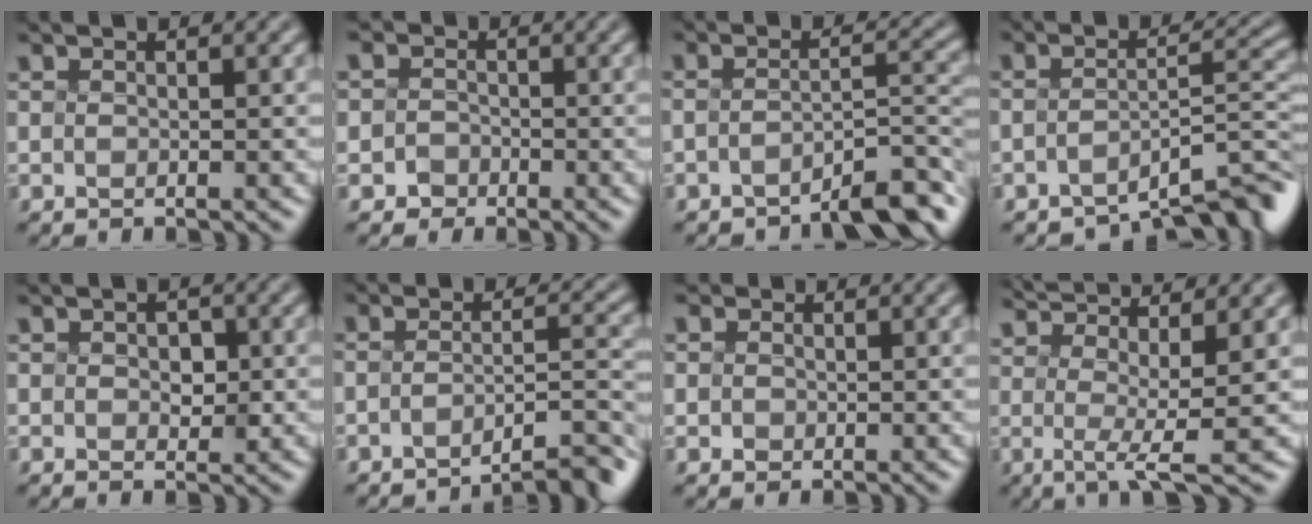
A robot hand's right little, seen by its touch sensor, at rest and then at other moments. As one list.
[{"total": 2.8, "force": [-1.9, 0.4, -2.0], "torque": [0.043, -0.005, -0.009]}, {"total": 4.2, "force": [-4.0, -0.5, 1.2], "torque": [-0.027, -0.004, -0.036]}, {"total": 5.6, "force": [-5.1, -0.1, 2.5], "torque": [-0.038, -0.006, -0.051]}, {"total": 1.2, "force": [0.0, 0.9, 0.8], "torque": [-0.013, 0.008, 0.011]}, {"total": 5.3, "force": [-4.9, -0.5, 1.8], "torque": [-0.025, 0.000, -0.050]}, {"total": 1.8, "force": [-0.6, -0.2, -1.6], "torque": [0.010, -0.014, 0.017]}, {"total": 3.8, "force": [1.2, -0.4, 3.6], "torque": [-0.075, -0.006, 0.054]}]